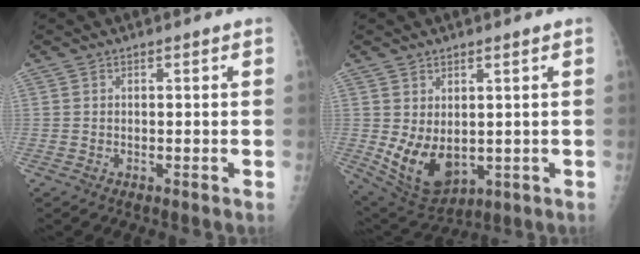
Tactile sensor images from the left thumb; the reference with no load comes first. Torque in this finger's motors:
{"motor_torque": [0.85, 0.89, 1.25, 0.04, 0.10]}